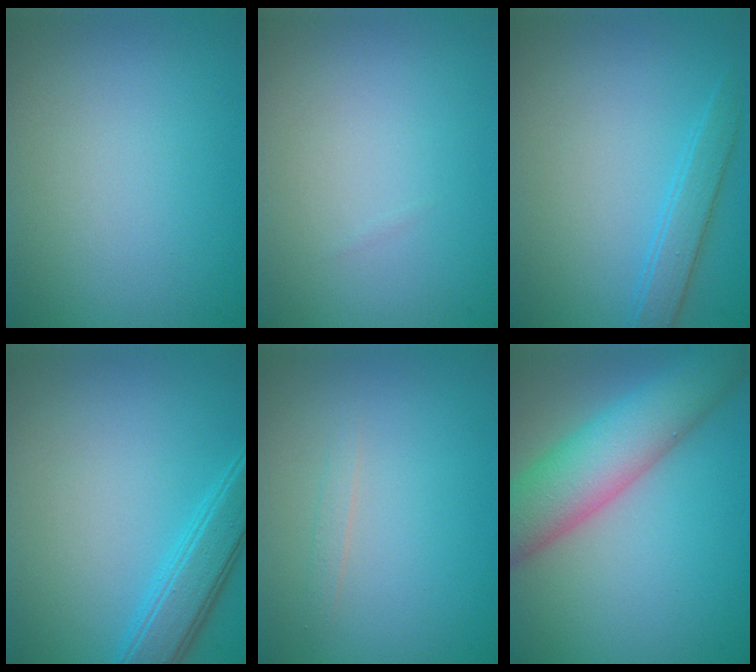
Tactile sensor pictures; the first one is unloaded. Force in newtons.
{"total": 0.0}
{"total": 2.2, "press": 2.2, "slide": 0.1}
{"total": 3.8, "press": 3.8, "slide": 0.1}
{"total": 0.7, "press": 0.7, "slide": 0.1}
{"total": 8.2, "press": 8.2, "slide": 0.2}